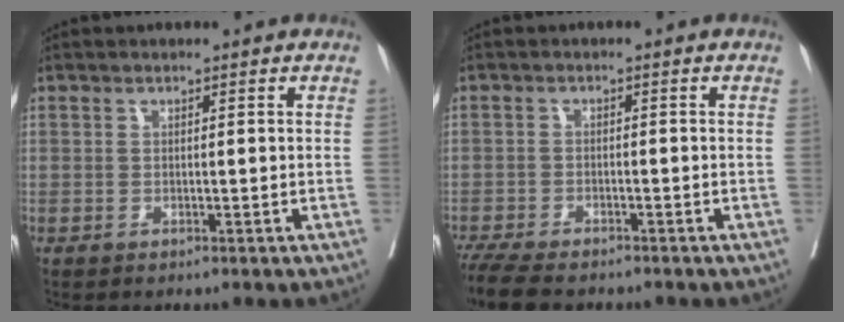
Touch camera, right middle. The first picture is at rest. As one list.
[{"total": 8.6, "force": [-7.2, 2.0, 4.2], "torque": [-0.071, -0.017, -0.118]}]